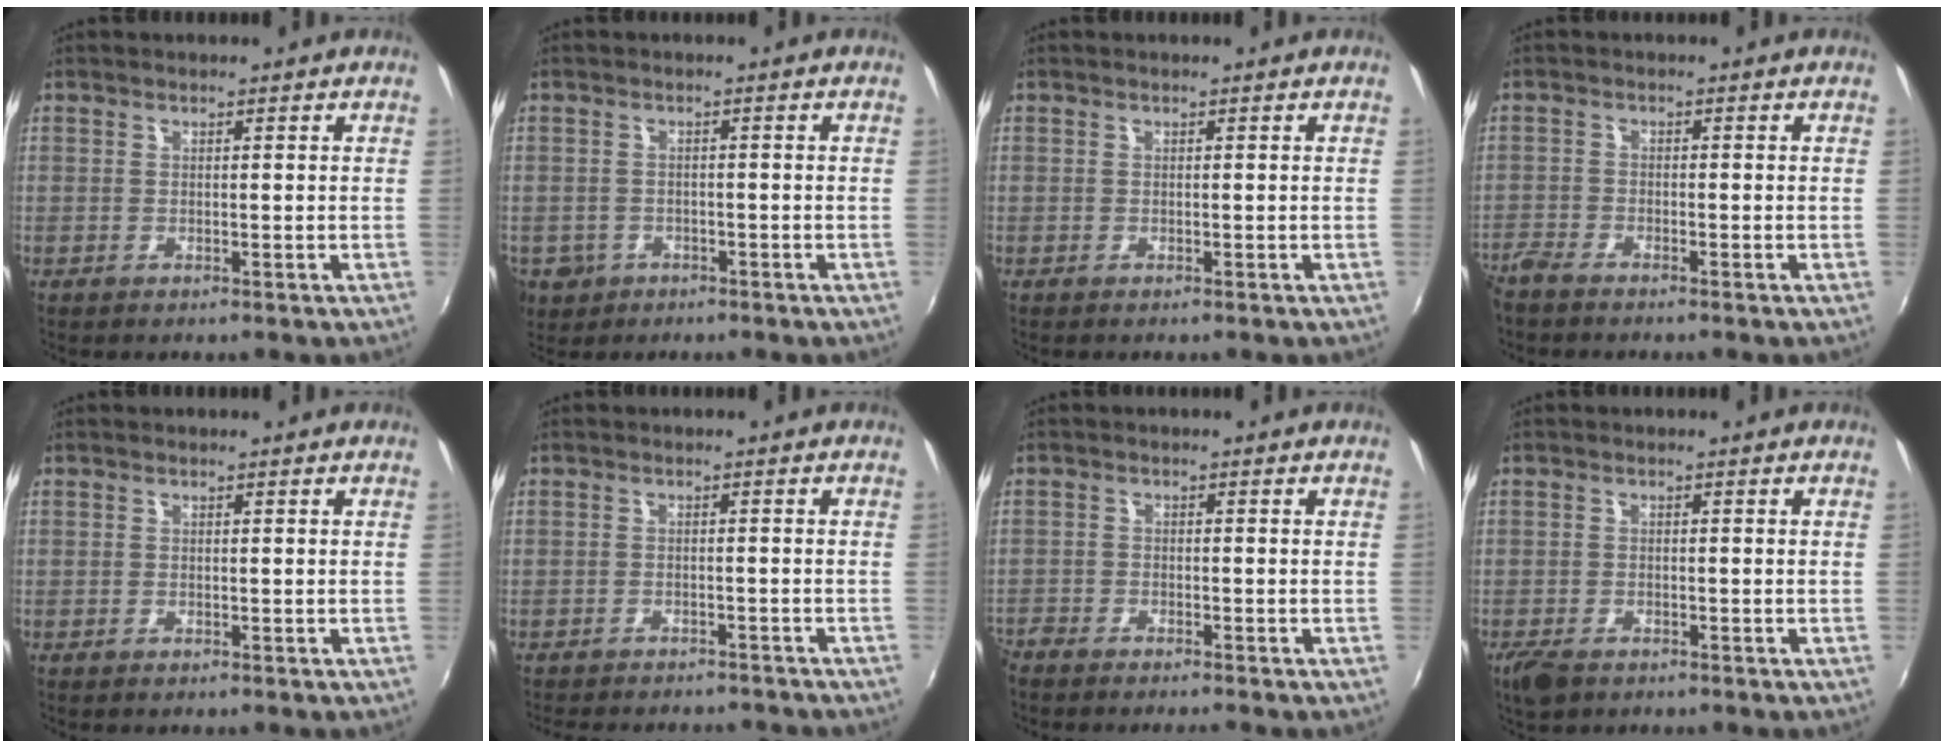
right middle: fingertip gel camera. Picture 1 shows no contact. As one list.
[{"total": 6.8, "force": [-2.7, 5.7, 2.4], "torque": [-0.070, -0.008, -0.037]}, {"total": 0.0}, {"total": 3.5, "force": [-3.2, 0.8, 1.1], "torque": [-0.035, -0.013, -0.067]}, {"total": 0.0}, {"total": 11.5, "force": [-10.2, 3.1, 4.4], "torque": [-0.098, -0.016, -0.138]}, {"total": 4.6, "force": [-4.3, 0.8, 1.3], "torque": [-0.050, -0.019, -0.084]}, {"total": 4.0, "force": [-2.9, 1.9, 2.0], "torque": [-0.053, -0.013, -0.056]}]